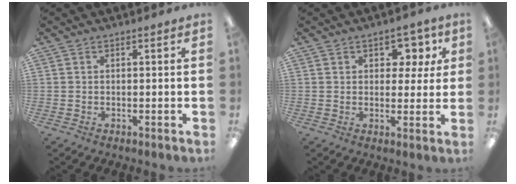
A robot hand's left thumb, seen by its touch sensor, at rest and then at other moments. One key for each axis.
{"total": 6.5, "fx": 3.0, "fy": 4.5, "fz": 3.6, "tx": -0.037, "ty": -0.004, "tz": 0.045}